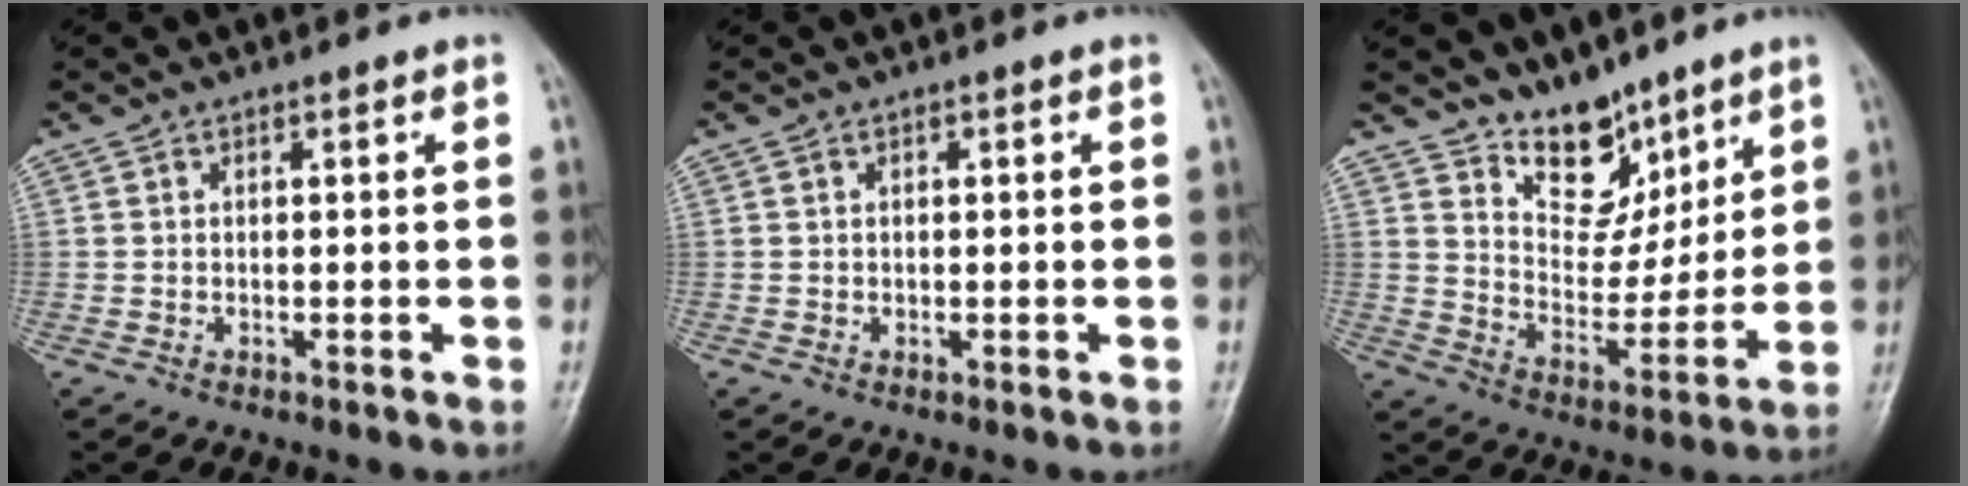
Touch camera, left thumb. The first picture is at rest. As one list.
[{"total": 0.0}, {"total": 11.1, "force": [8.5, 6.2, 3.6], "torque": [-0.021, -0.069, 0.157]}]